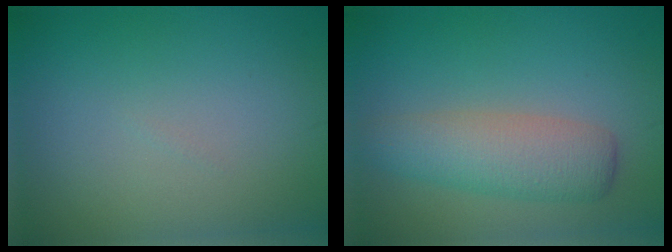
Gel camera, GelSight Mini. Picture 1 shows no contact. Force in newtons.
{"total": 4.5, "press": 4.5, "slide": 0.1}